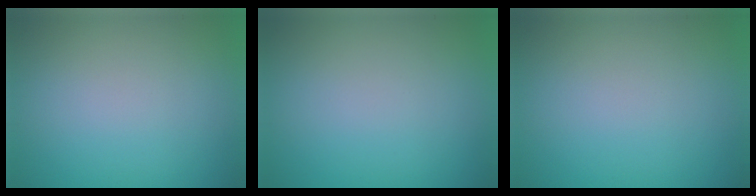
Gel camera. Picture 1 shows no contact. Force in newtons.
{"total": 0.0}
{"total": 0.0}